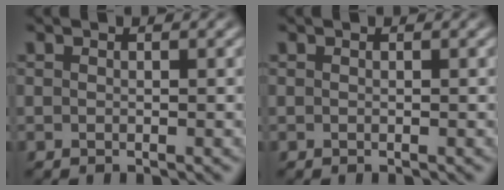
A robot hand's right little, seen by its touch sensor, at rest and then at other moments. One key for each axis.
{"total": 0.0}